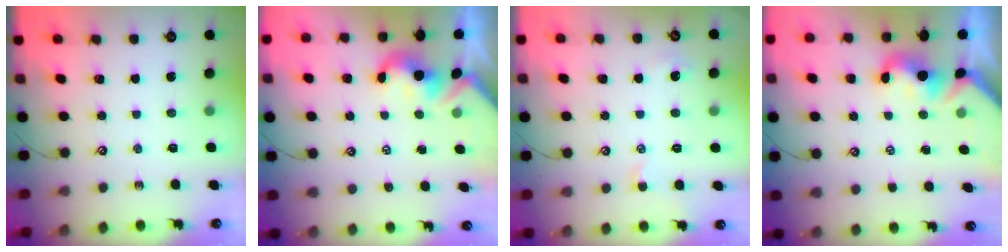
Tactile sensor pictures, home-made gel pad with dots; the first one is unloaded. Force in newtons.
{"total": 1.8, "press": 1.7, "slide": 0.6}
{"total": 0.9, "press": 0.7, "slide": 0.5}
{"total": 0.7, "press": 0.2, "slide": 0.7}